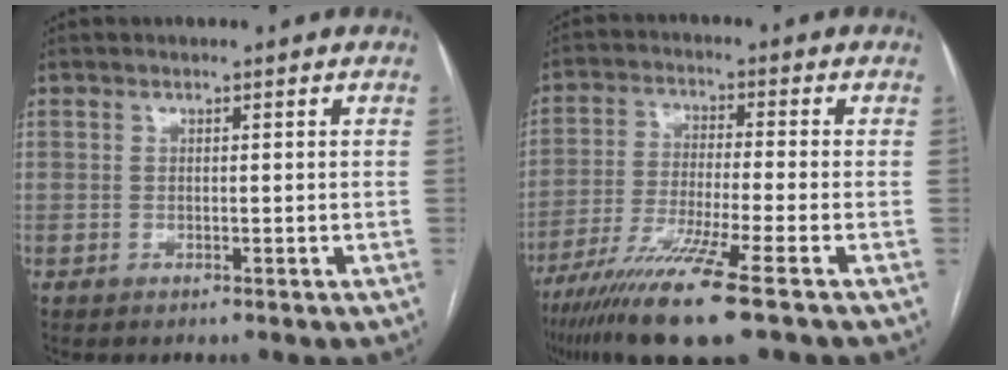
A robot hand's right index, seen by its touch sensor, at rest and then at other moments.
{"total": 12.8, "force": [-8.3, -0.8, 9.8], "torque": [-0.193, -0.037, -0.147]}